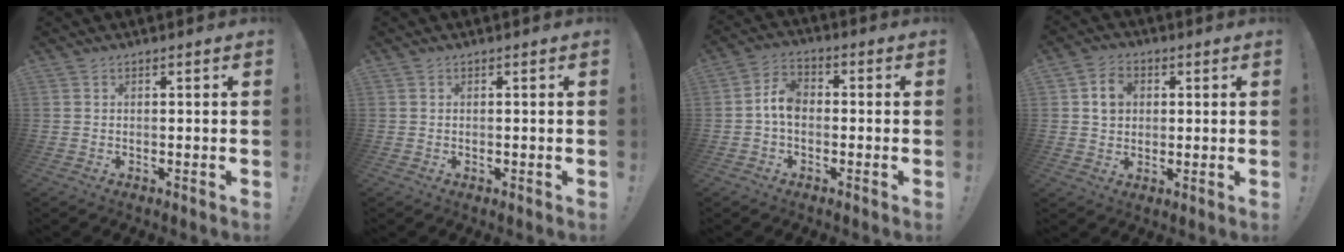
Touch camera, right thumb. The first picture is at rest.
{"total": 0.0}
{"total": 7.0, "force": [-0.7, 4.7, 5.2], "torque": [-0.096, 0.009, -0.012]}
{"total": 7.1, "force": [2.1, 5.9, 3.2], "torque": [-0.044, 0.002, 0.039]}